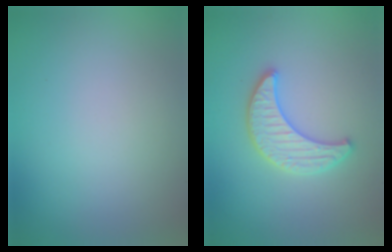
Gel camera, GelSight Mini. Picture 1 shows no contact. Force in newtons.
{"total": 3.4, "press": 3.3, "slide": 0.4}